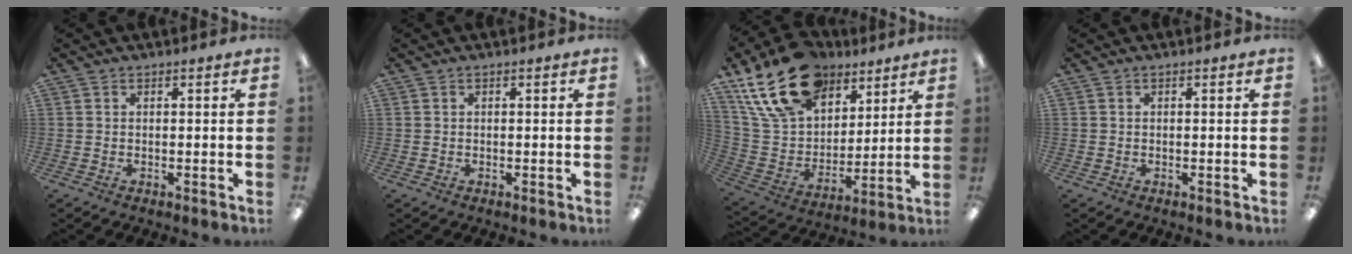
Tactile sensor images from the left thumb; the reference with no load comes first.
{"total": 0.0}
{"total": 21.9, "force": [13.6, 13.3, 10.9], "torque": [-0.208, -0.054, 0.254]}
{"total": 0.0}